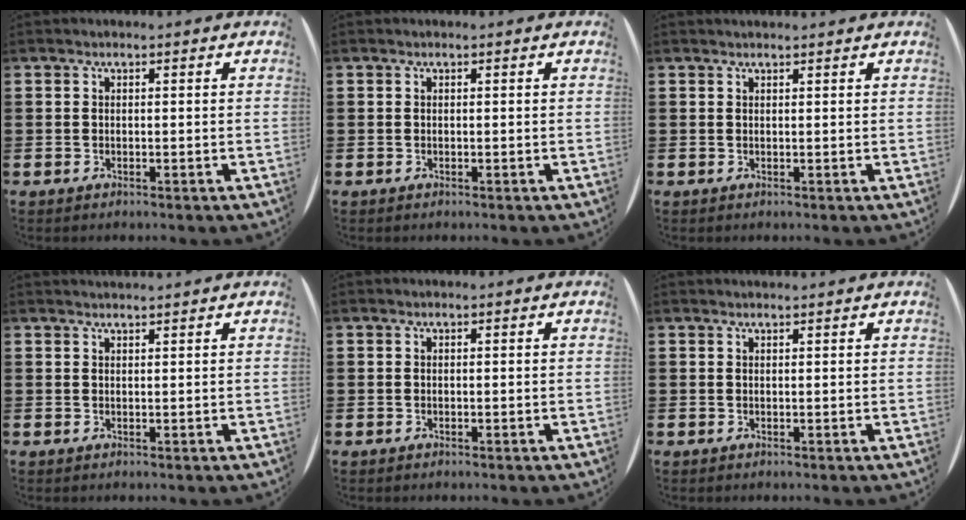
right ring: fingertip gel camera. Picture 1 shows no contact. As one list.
[{"total": 0.0}, {"total": 0.5, "force": [0.5, -0.1, 0.0], "torque": [0.000, 0.001, 0.010]}, {"total": 0.9, "force": [0.9, -0.2, 0.0], "torque": [0.002, 0.000, 0.017]}, {"total": 0.0}, {"total": 0.6, "force": [0.6, -0.1, 0.0], "torque": [0.000, 0.000, 0.011]}]